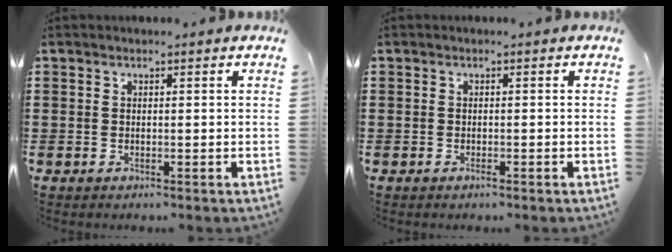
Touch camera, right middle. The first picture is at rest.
{"total": 0.5, "force": [-0.4, 0.1, 0.4], "torque": [-0.009, -0.004, -0.006]}